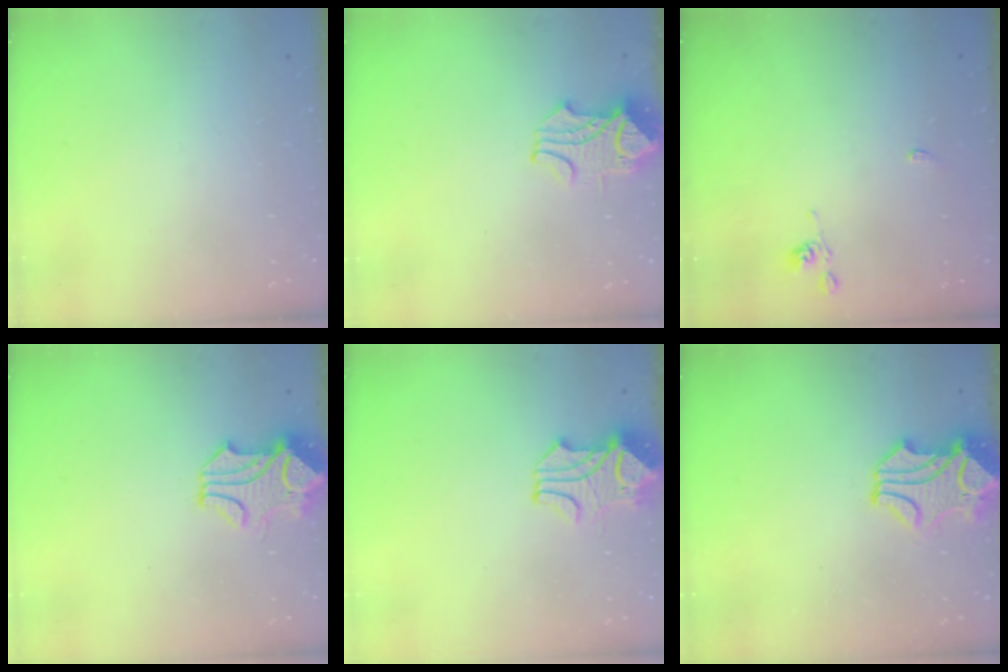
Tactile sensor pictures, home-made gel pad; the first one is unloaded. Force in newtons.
{"total": 1.2, "press": 0.0, "slide": 1.2}
{"total": 2.2, "press": 2.2, "slide": 0.5}
{"total": 0.9, "press": 0.2, "slide": 0.9}
{"total": 2.0, "press": 1.8, "slide": 0.8}
{"total": 1.0, "press": 0.4, "slide": 1.0}